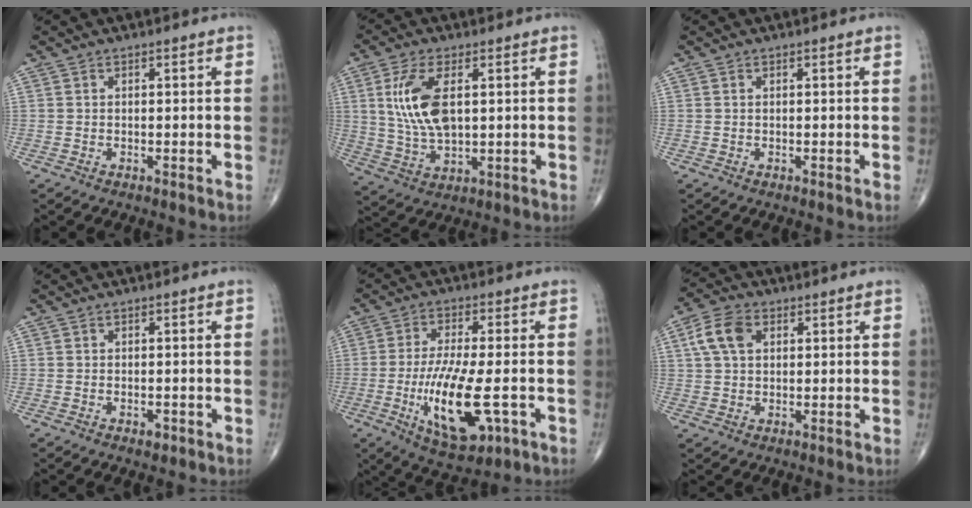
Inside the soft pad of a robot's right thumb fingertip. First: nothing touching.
{"total": 11.1, "force": [2.5, 5.3, 9.5], "torque": [-0.195, -0.009, 0.054]}
{"total": 0.0}
{"total": 1.3, "force": [-0.7, 0.7, 0.9], "torque": [-0.009, 0.001, -0.009]}
{"total": 14.7, "force": [-3.9, 4.9, 13.2], "torque": [-0.241, -0.008, -0.056]}
{"total": 7.0, "force": [2.1, 4.5, 4.9], "torque": [-0.095, 0.010, 0.038]}